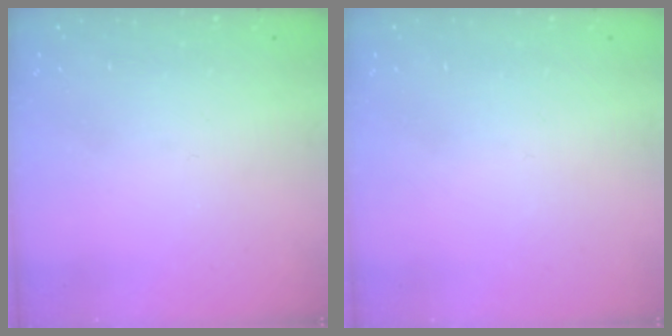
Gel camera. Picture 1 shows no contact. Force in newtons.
{"total": 1.9, "press": 1.9, "slide": 0.1}